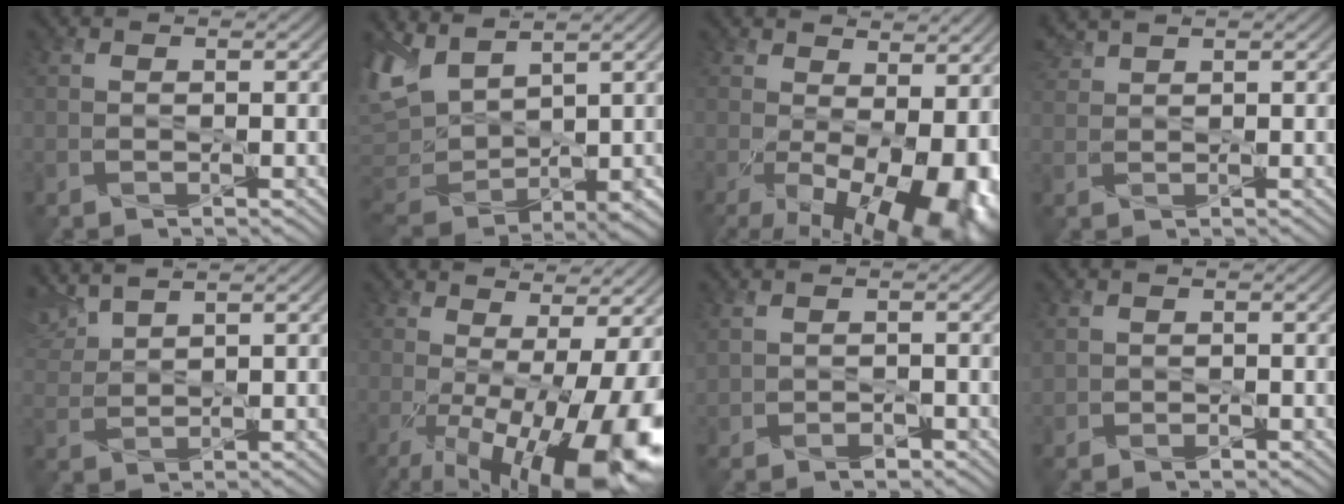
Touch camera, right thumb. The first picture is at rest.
{"total": 9.4, "force": [4.8, 5.0, 6.5], "torque": [-0.190, 0.000, 0.096]}
{"total": 15.3, "force": [-2.2, 7.6, 13.0], "torque": [-0.196, -0.042, 0.003]}
{"total": 2.6, "force": [2.4, 0.3, 1.1], "torque": [-0.029, 0.014, 0.055]}
{"total": 4.3, "force": [3.7, 0.8, 2.1], "torque": [-0.061, 0.016, 0.079]}
{"total": 17.3, "force": [-4.2, 6.5, 15.5], "torque": [-0.226, -0.037, -0.040]}
{"total": 1.6, "force": [-0.4, 1.2, 0.9], "torque": [-0.026, -0.005, -0.005]}
{"total": 1.2, "force": [-0.1, 1.1, 0.5], "torque": [-0.013, -0.007, 0.001]}